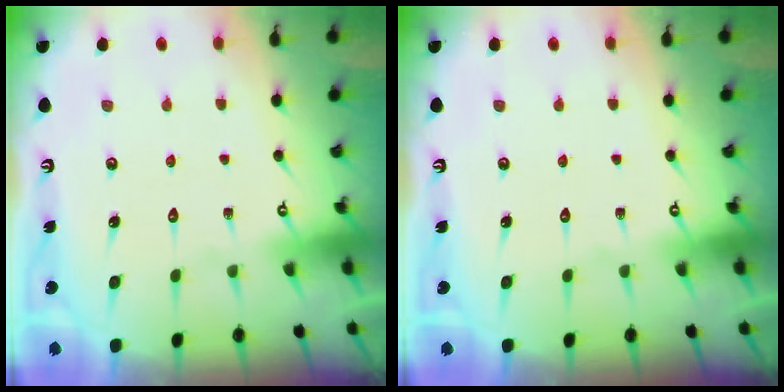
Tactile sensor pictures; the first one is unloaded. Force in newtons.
{"total": 0.0}